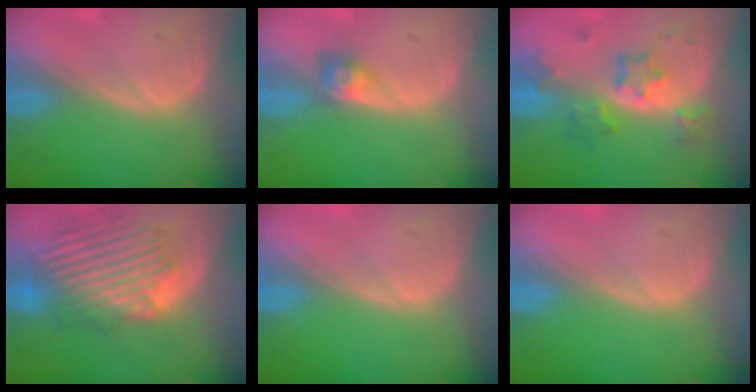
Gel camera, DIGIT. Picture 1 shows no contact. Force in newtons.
{"total": 3.0, "press": 2.6, "slide": 1.5}
{"total": 6.0, "press": 5.8, "slide": 1.6}
{"total": 9.3, "press": 9.3, "slide": 0.2}
{"total": 0.0}
{"total": 0.0}